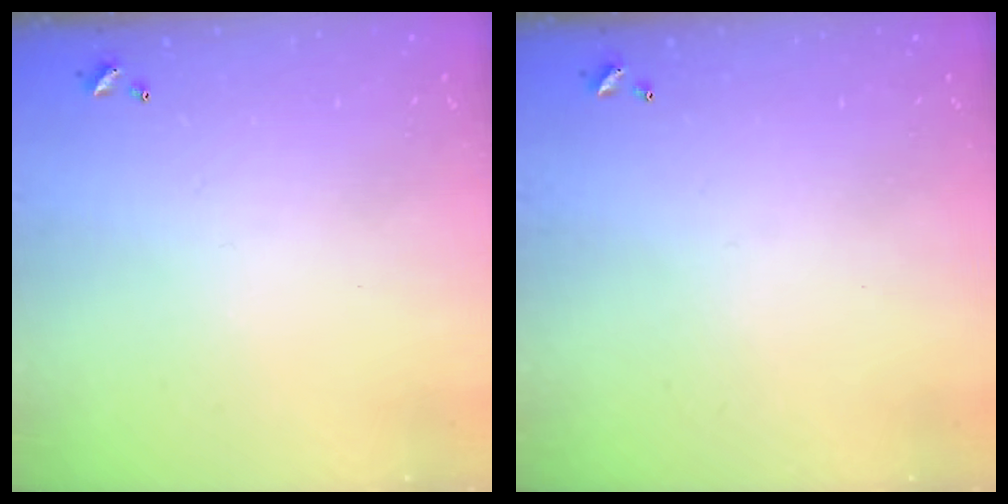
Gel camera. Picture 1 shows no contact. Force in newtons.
{"total": 0.0}